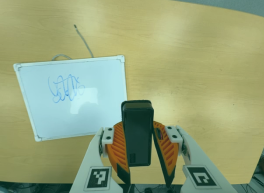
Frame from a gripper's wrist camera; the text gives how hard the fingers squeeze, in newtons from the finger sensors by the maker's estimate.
{"total": 8.8, "left": 7.9, "right": 9.8}